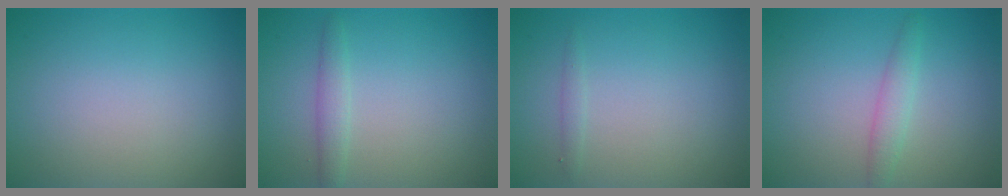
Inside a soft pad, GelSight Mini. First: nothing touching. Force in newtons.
{"total": 1.5, "press": 1.5, "slide": 0.1}
{"total": 0.6, "press": 0.6, "slide": 0.0}
{"total": 1.7, "press": 1.7, "slide": 0.0}